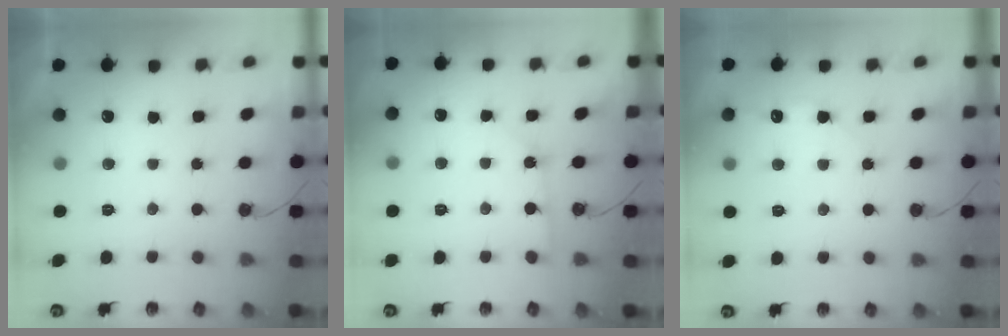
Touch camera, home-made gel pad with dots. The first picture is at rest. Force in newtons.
{"total": 2.7, "press": 2.7, "slide": 0.4}
{"total": 7.1, "press": 7.1, "slide": 0.7}